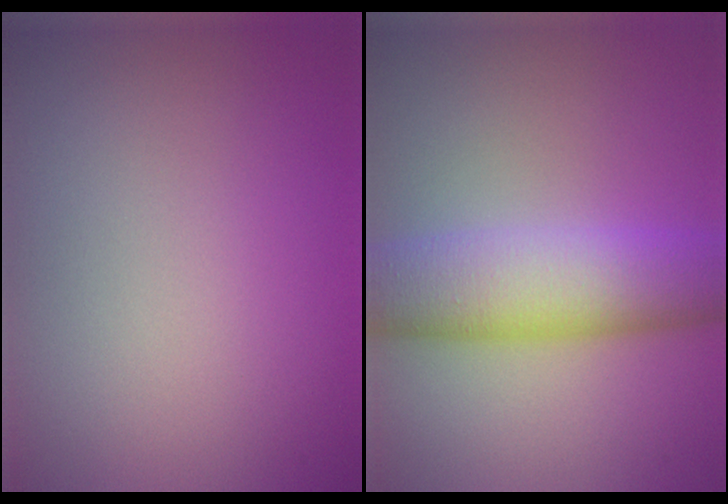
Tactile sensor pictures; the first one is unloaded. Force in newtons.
{"total": 8.0, "press": 8.0, "slide": 0.2}